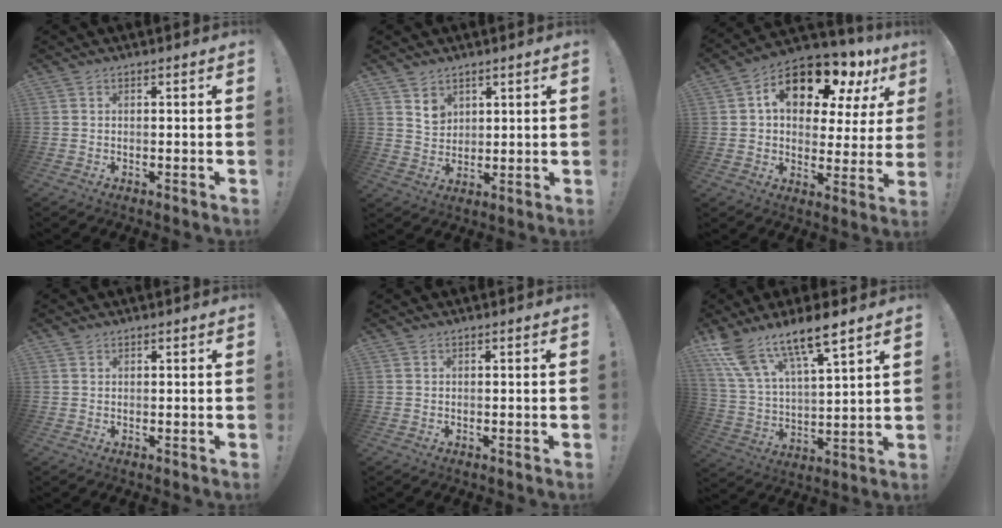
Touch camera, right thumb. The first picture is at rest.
{"total": 5.6, "force": [3.7, 4.1, 1.1], "torque": [-0.011, -0.026, 0.068]}
{"total": 16.1, "force": [9.1, 8.3, 10.3], "torque": [-0.158, -0.056, 0.153]}
{"total": 0.8, "force": [0.7, 0.4, 0.1], "torque": [0.005, -0.003, 0.012]}
{"total": 0.0}
{"total": 14.2, "force": [11.3, 3.8, 7.7], "torque": [-0.154, -0.076, 0.201]}